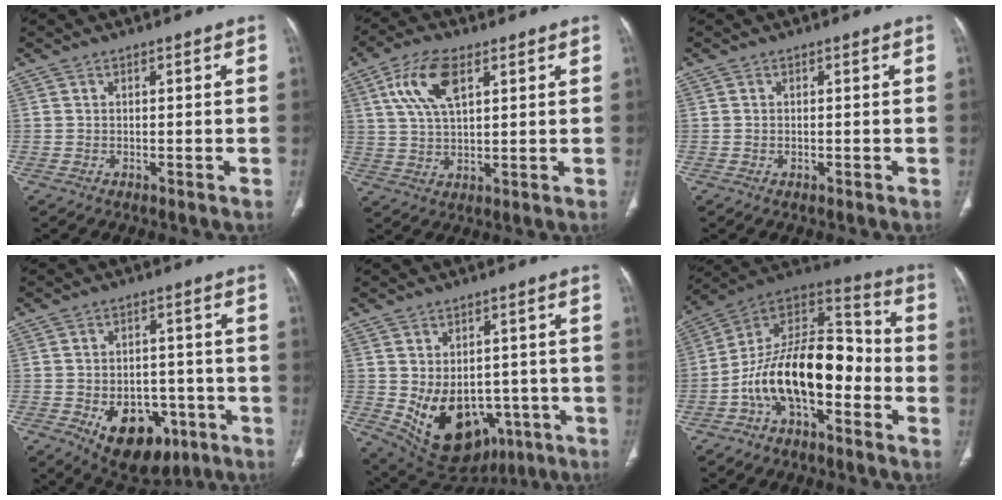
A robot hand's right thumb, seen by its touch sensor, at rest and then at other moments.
{"total": 9.7, "force": [4.1, 4.4, 7.5], "torque": [-0.150, -0.004, 0.081]}
{"total": 0.0}
{"total": 13.7, "force": [-5.7, 9.0, 8.6], "torque": [-0.092, 0.025, -0.069]}
{"total": 16.8, "force": [-4.6, 11.9, 11.0], "torque": [-0.153, 0.010, -0.033]}
{"total": 19.4, "force": [-5.5, 10.2, 15.5], "torque": [-0.240, 0.076, -0.098]}